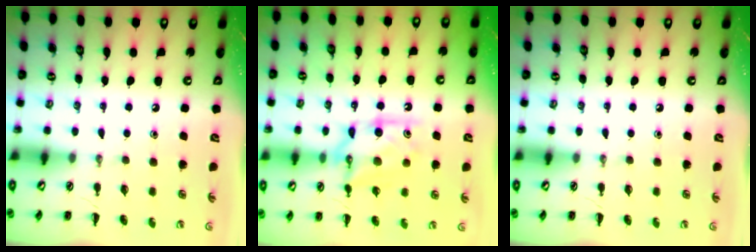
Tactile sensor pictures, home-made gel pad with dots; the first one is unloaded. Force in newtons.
{"total": 11.2, "press": 11.1, "slide": 0.4}
{"total": 0.0}